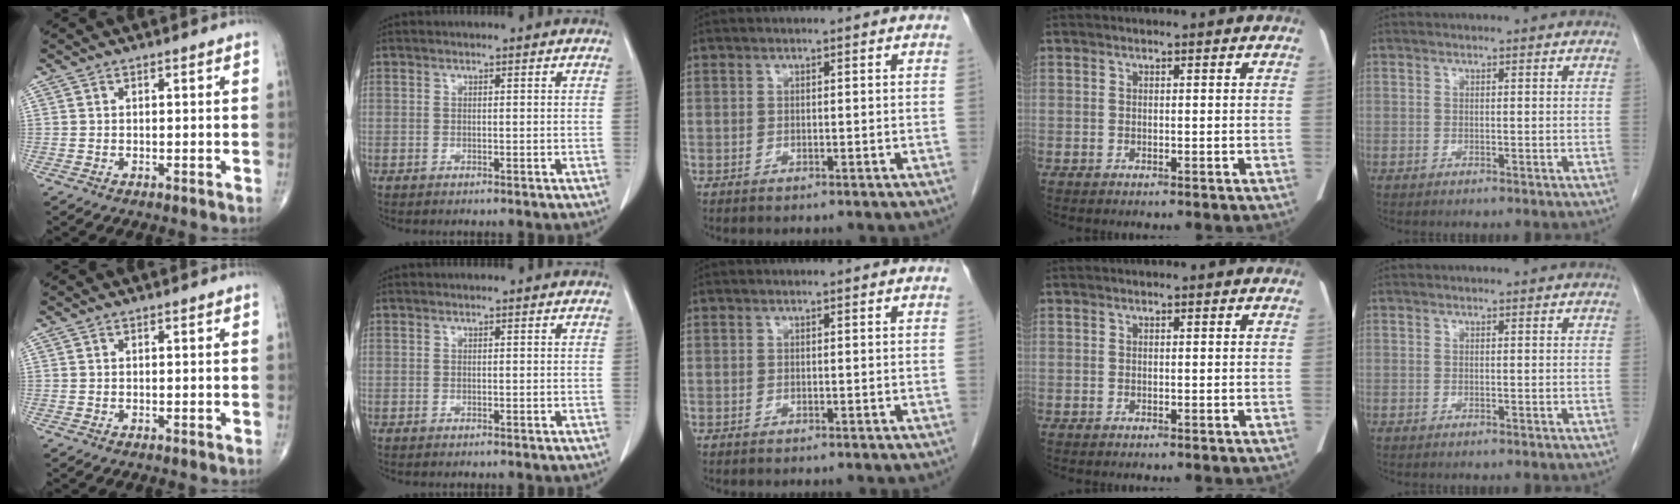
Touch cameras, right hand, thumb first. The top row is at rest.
{}